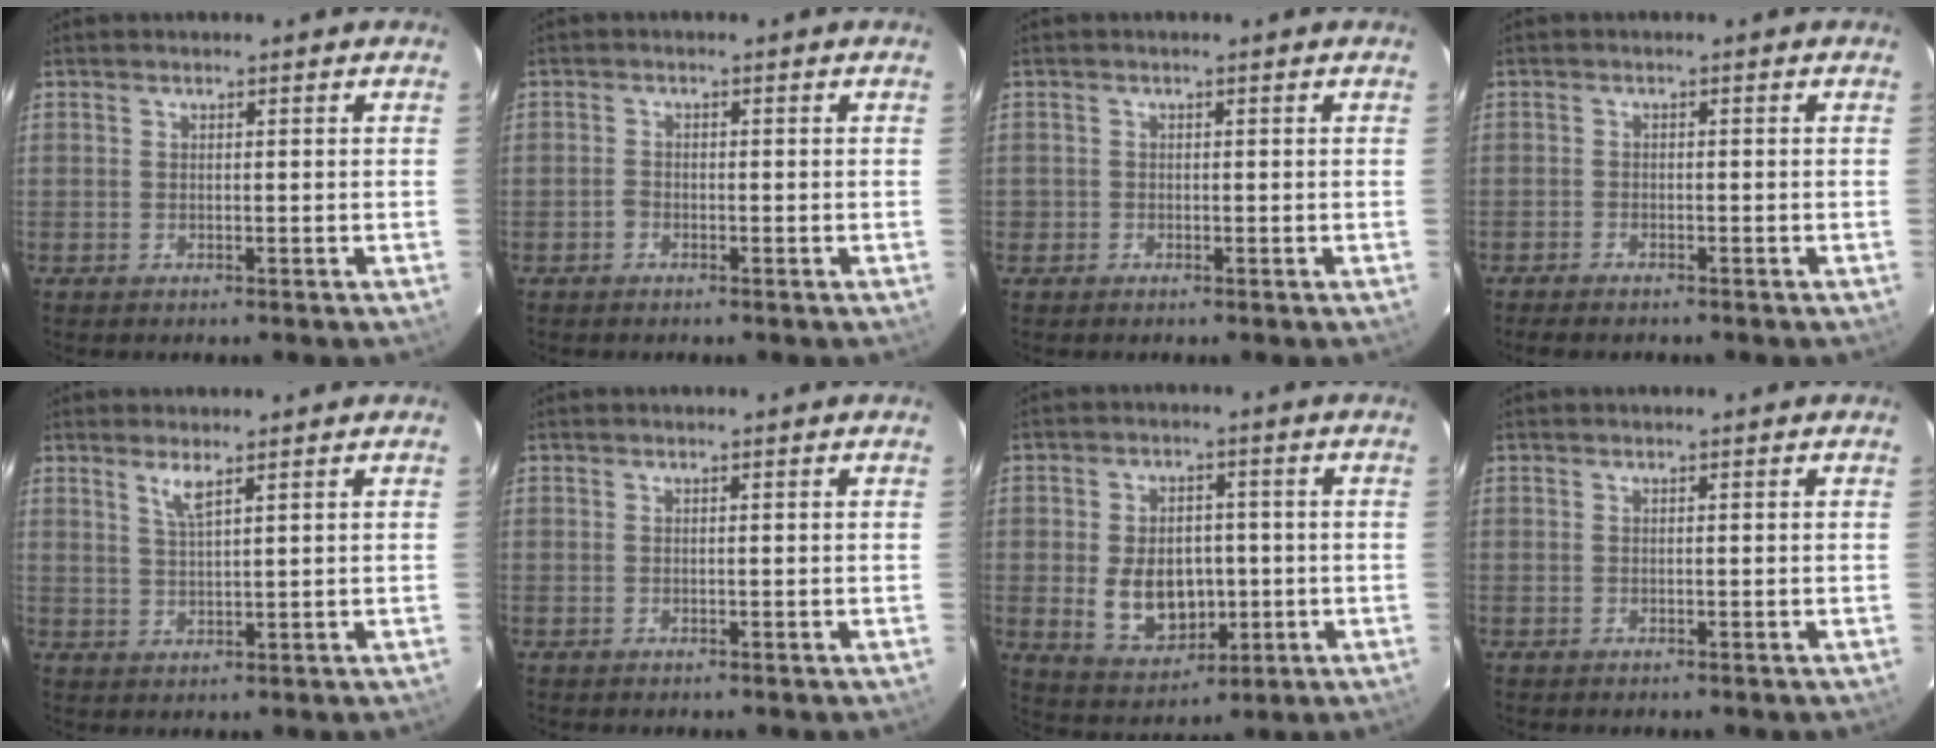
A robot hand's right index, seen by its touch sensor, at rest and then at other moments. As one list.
[{"total": 1.1, "force": [-0.8, 0.7, 0.3], "torque": [-0.005, 0.002, -0.018]}, {"total": 1.2, "force": [-0.5, 1.1, -0.1], "torque": [-0.001, 0.006, -0.008]}, {"total": 3.2, "force": [-2.9, 0.8, 1.3], "torque": [-0.039, -0.009, -0.052]}, {"total": 3.1, "force": [2.1, 0.2, 2.3], "torque": [-0.046, -0.002, 0.040]}, {"total": 0.0}, {"total": 10.3, "force": [-1.1, 7.3, 7.2], "torque": [-0.149, -0.002, 0.002]}, {"total": 0.0}]